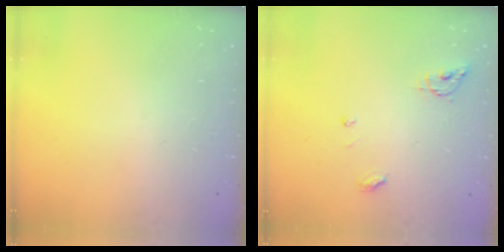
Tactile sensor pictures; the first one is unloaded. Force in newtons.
{"total": 5.3, "press": 5.3, "slide": 0.4}